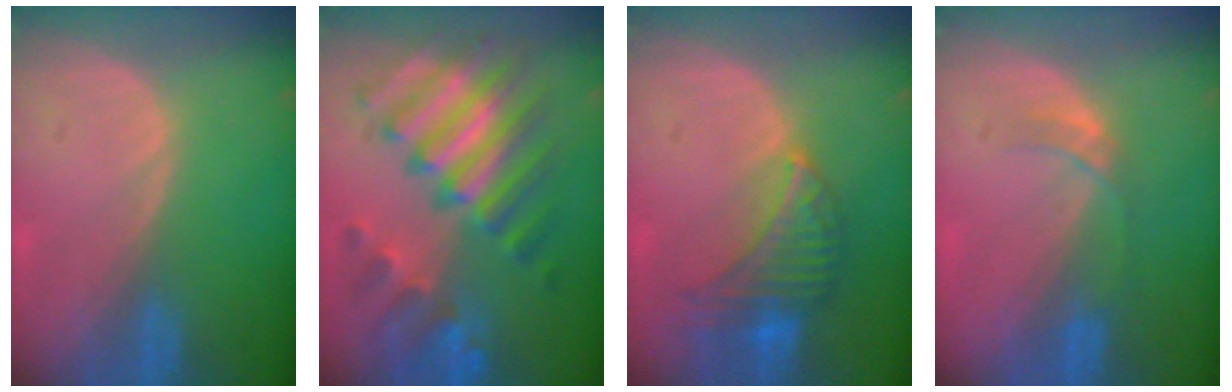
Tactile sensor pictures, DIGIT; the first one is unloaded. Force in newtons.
{"total": 11.7, "press": 11.6, "slide": 1.0}
{"total": 7.7, "press": 7.0, "slide": 3.2}
{"total": 3.0, "press": 2.7, "slide": 1.3}